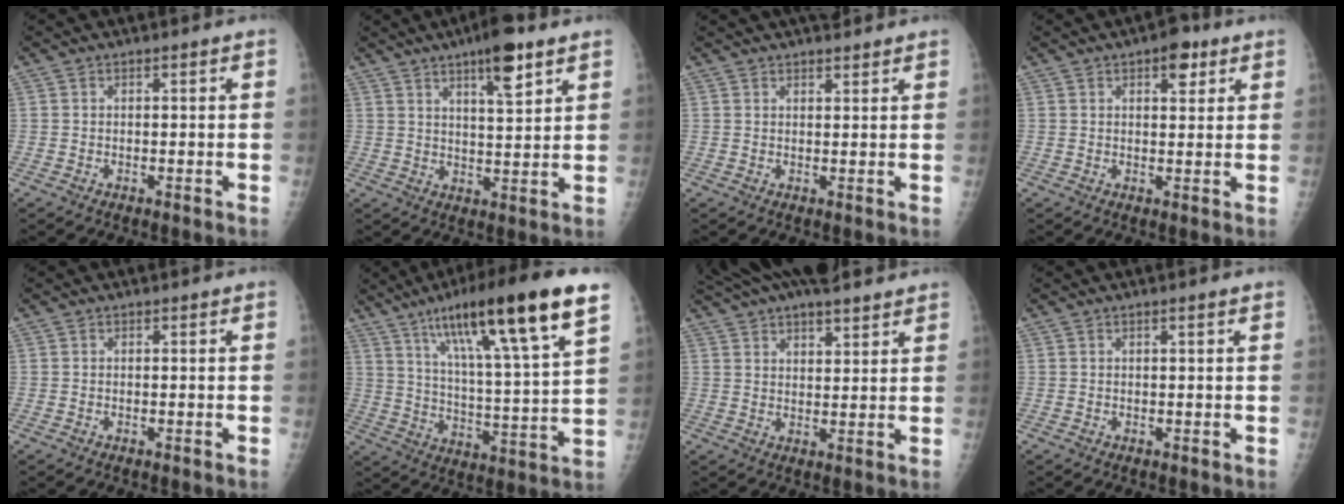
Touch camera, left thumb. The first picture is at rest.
{"total": 9.1, "force": [5.5, 2.1, 7.0], "torque": [-0.099, -0.027, 0.086]}
{"total": 5.3, "force": [4.4, 1.5, 2.5], "torque": [-0.014, 0.004, 0.066]}
{"total": 4.8, "force": [2.6, 2.3, 3.4], "torque": [-0.028, -0.009, 0.031]}
{"total": 0.0}
{"total": 23.0, "force": [13.3, 2.9, 18.5], "torque": [-0.287, -0.036, 0.217]}
{"total": 16.3, "force": [12.7, 5.5, 8.6], "torque": [-0.137, 0.006, 0.199]}
{"total": 1.0, "force": [0.5, -0.1, 0.8], "torque": [-0.015, 0.001, 0.008]}